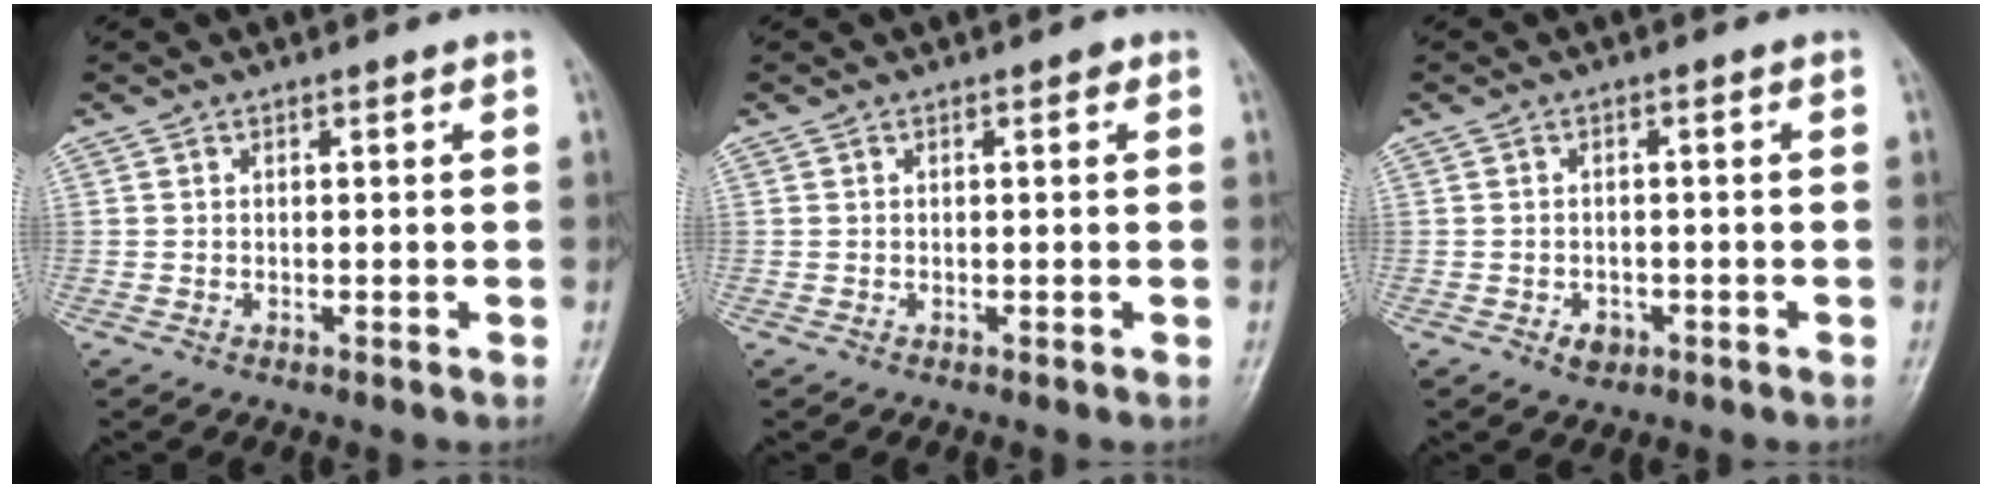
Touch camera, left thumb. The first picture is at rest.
{"total": 0.5, "force": [0.1, 0.4, 0.4], "torque": [0.001, 0.002, -0.003]}
{"total": 2.4, "force": [-1.2, 1.9, 1.0], "torque": [-0.004, 0.005, -0.016]}